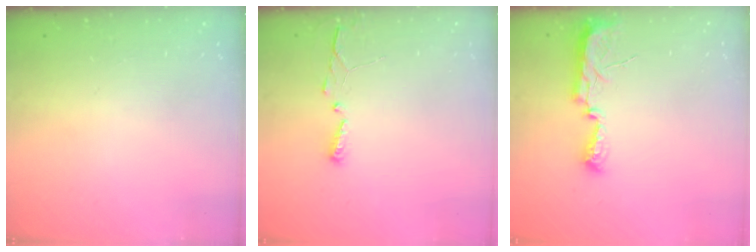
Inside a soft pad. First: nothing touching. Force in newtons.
{"total": 2.9, "press": 2.9, "slide": 0.4}
{"total": 9.8, "press": 8.8, "slide": 4.4}